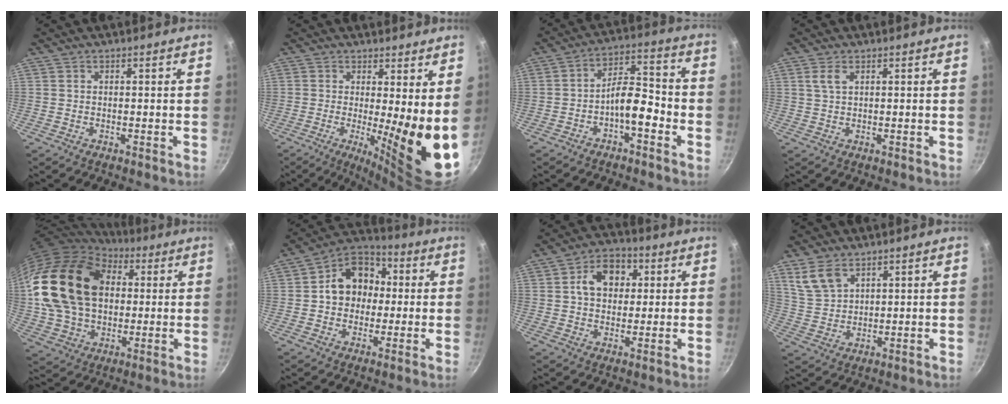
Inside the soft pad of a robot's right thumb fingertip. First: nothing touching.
{"total": 11.8, "force": [0.8, 2.5, 11.5], "torque": [-0.157, -0.040, 0.015]}
{"total": 7.8, "force": [-3.6, 3.1, 6.2], "torque": [-0.088, 0.052, -0.062]}
{"total": 2.4, "force": [1.1, 1.1, 1.9], "torque": [-0.038, -0.001, 0.022]}
{"total": 24.8, "force": [4.3, 17.7, 16.7], "torque": [-0.297, 0.020, 0.083]}
{"total": 12.1, "force": [0.8, 9.9, 6.9], "torque": [-0.060, 0.025, -0.006]}
{"total": 9.2, "force": [2.1, 7.0, 5.7], "torque": [-0.060, 0.010, 0.023]}
{"total": 6.6, "force": [4.2, 3.7, 3.5], "torque": [-0.060, -0.016, 0.094]}